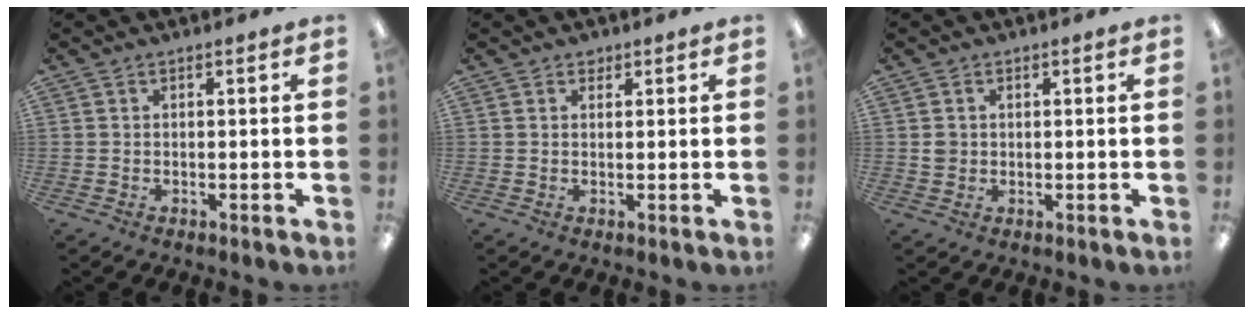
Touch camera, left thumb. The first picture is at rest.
{"total": 1.3, "force": [1.1, 0.8, 0.2], "torque": [0.004, -0.002, 0.019]}
{"total": 2.0, "force": [0.3, 1.9, 0.6], "torque": [-0.004, 0.001, 0.002]}